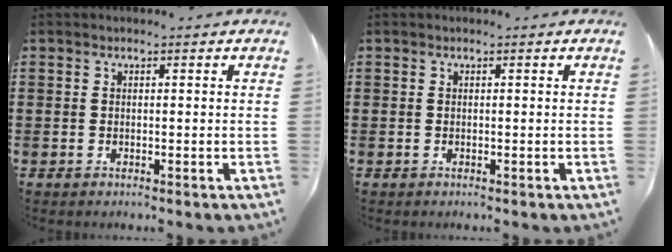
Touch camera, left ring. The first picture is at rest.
{"total": 0.0}